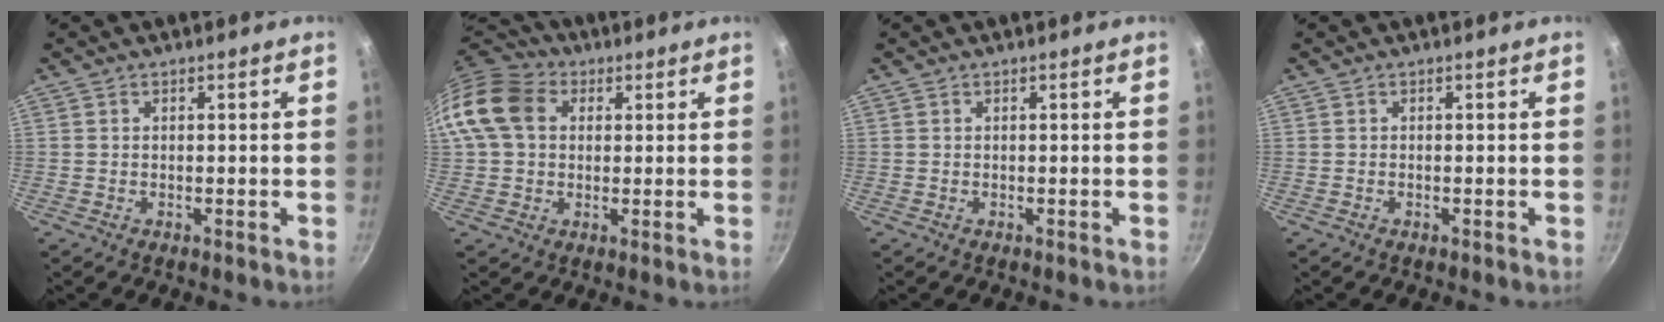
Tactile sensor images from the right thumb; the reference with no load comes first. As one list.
[{"total": 12.4, "force": [2.5, 9.7, 7.3], "torque": [-0.125, 0.021, 0.028]}, {"total": 0.0}, {"total": 0.0}]